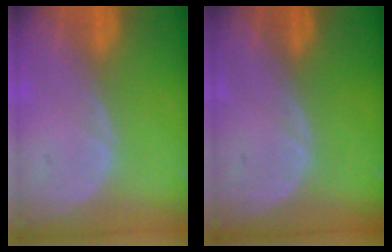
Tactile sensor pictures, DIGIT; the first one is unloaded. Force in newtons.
{"total": 0.0}